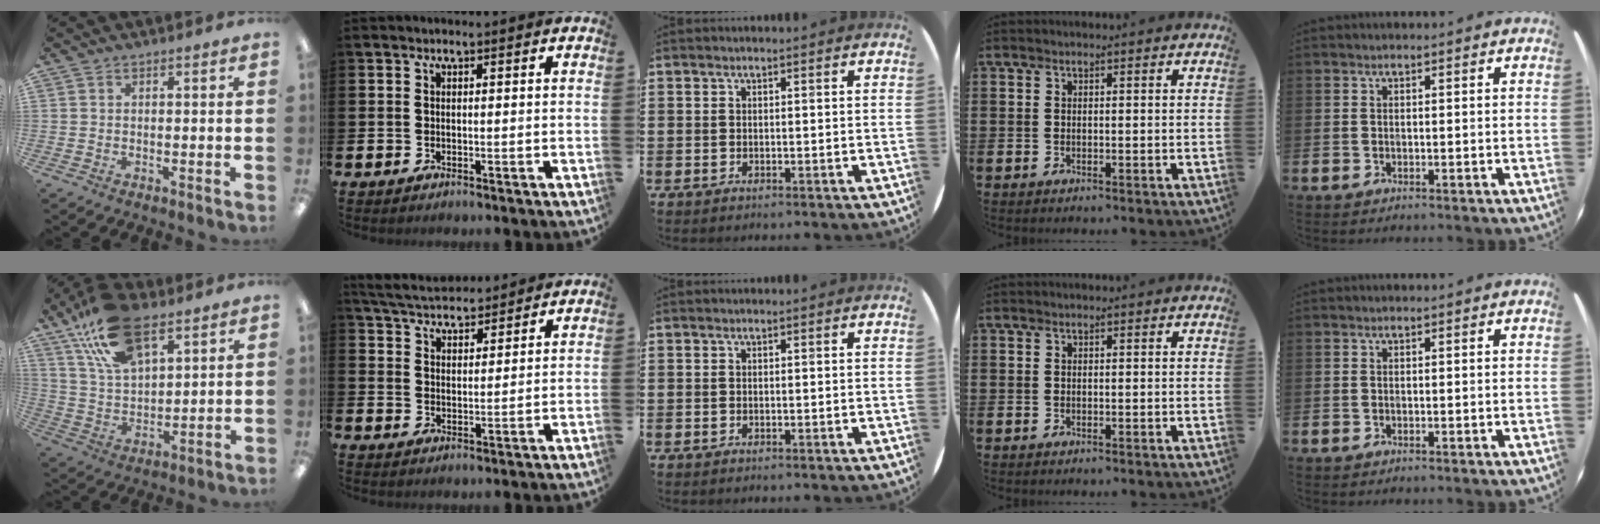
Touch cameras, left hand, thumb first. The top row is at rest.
{"thumb": {"total": 18.4, "force": [11.0, 9.4, 11.4], "torque": [-0.213, -0.026, 0.199]}, "index": {"total": 5.3, "force": [5.1, 1.0, 0.7], "torque": [-0.038, -0.024, 0.093]}}